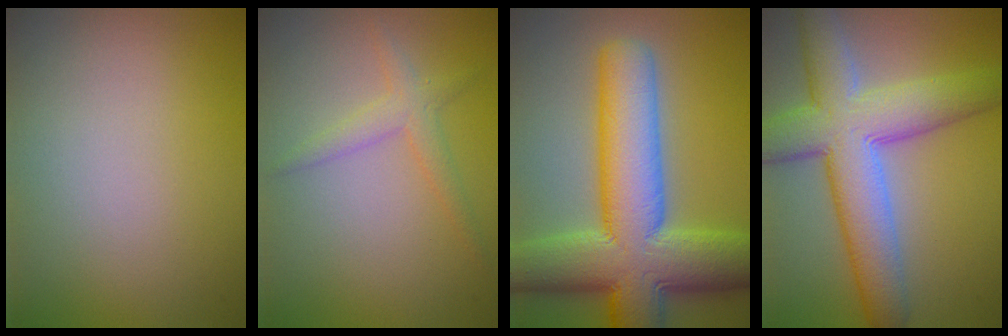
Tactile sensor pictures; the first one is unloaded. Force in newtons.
{"total": 2.0, "press": 2.0, "slide": 0.0}
{"total": 13.0, "press": 13.0, "slide": 0.7}
{"total": 9.1, "press": 9.1, "slide": 0.5}